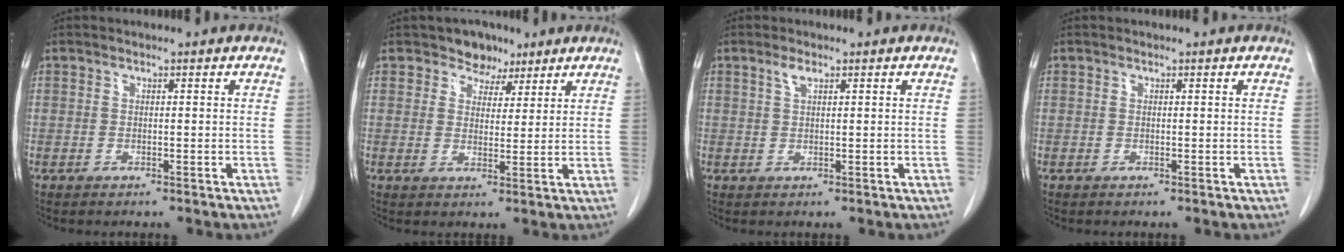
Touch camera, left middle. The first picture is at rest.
{"total": 4.5, "force": [3.3, 3.0, 0.8], "torque": [-0.006, 0.002, 0.052]}
{"total": 1.4, "force": [0.9, 0.4, 1.0], "torque": [-0.022, 0.004, 0.020]}
{"total": 0.0}